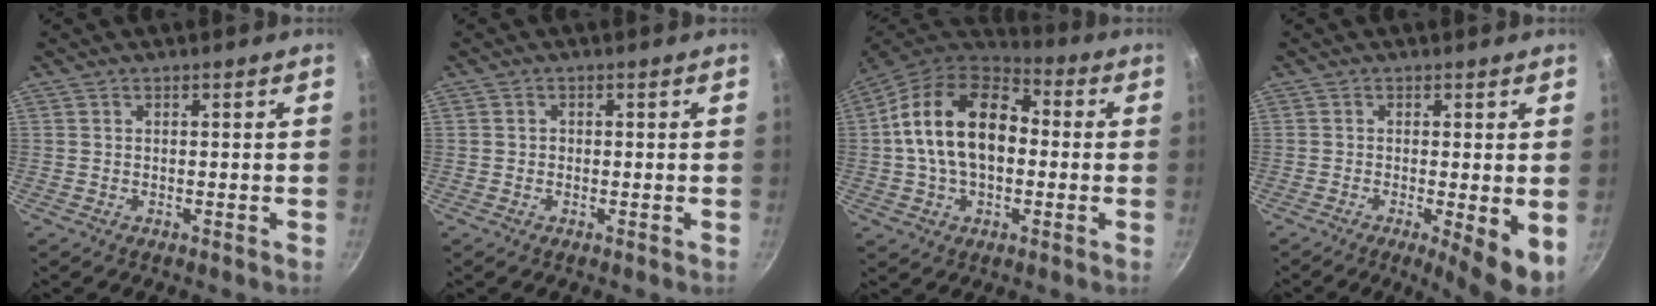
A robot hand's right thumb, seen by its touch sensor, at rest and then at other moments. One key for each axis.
{"total": 0.7, "fx": -0.2, "fy": 0.7, "fz": 0.2, "tx": 0.000, "ty": 0.002, "tz": -0.005}
{"total": 18.7, "fx": 0.8, "fy": 12.1, "fz": 14.2, "tx": -0.224, "ty": 0.032, "tz": -0.003}
{"total": 6.4, "fx": -1.3, "fy": 1.3, "fz": 6.1, "tx": -0.085, "ty": -0.011, "tz": -0.015}